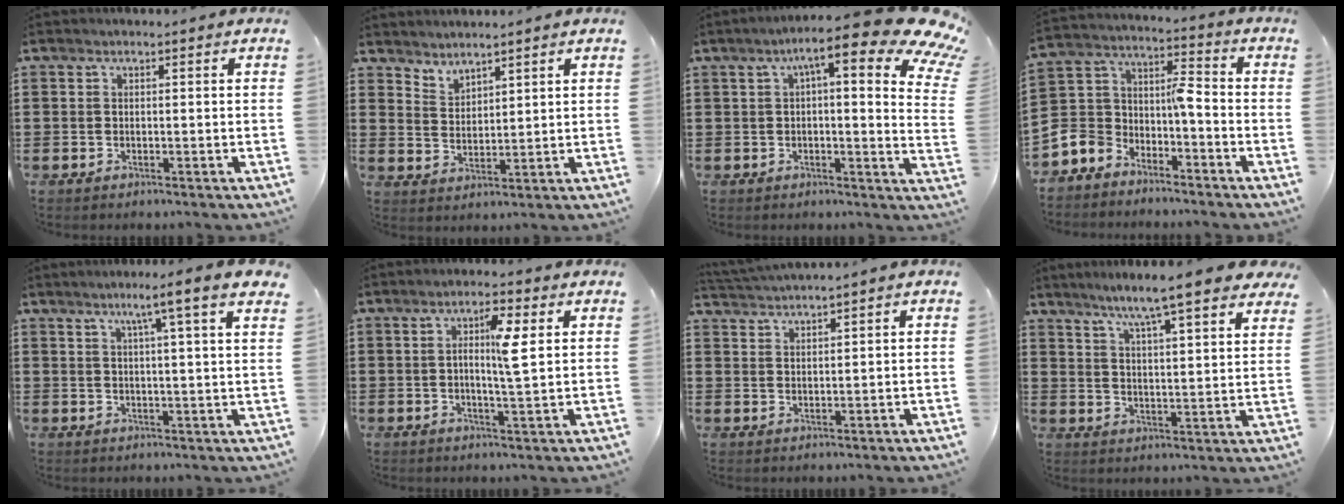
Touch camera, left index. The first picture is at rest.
{"total": 3.0, "force": [2.9, 0.6, -0.4], "torque": [-0.001, -0.006, 0.057]}
{"total": 12.6, "force": [7.1, 2.2, 10.2], "torque": [-0.161, -0.031, 0.109]}
{"total": 5.8, "force": [-4.4, 3.3, 1.7], "torque": [-0.066, -0.008, -0.099]}
{"total": 5.9, "force": [3.5, -0.8, 4.7], "torque": [-0.085, -0.013, 0.049]}
{"total": 5.7, "force": [1.4, 0.6, 5.4], "torque": [-0.100, 0.000, 0.018]}
{"total": 2.0, "force": [1.9, -0.5, 0.0], "torque": [-0.005, -0.001, 0.038]}
{"total": 7.1, "force": [6.1, -0.6, 3.6], "torque": [-0.087, -0.036, 0.097]}